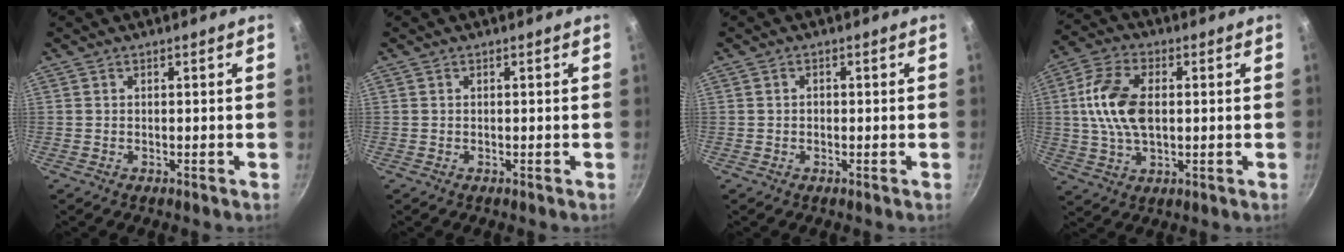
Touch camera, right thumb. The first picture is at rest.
{"total": 0.0}
{"total": 0.8, "force": [-0.2, 0.7, 0.4], "torque": [-0.005, 0.004, -0.003]}
{"total": 12.3, "force": [1.2, 7.2, 9.9], "torque": [-0.185, 0.015, 0.015]}